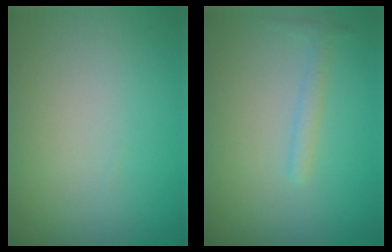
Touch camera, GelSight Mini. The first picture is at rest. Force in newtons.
{"total": 1.2, "press": 1.2, "slide": 0.0}